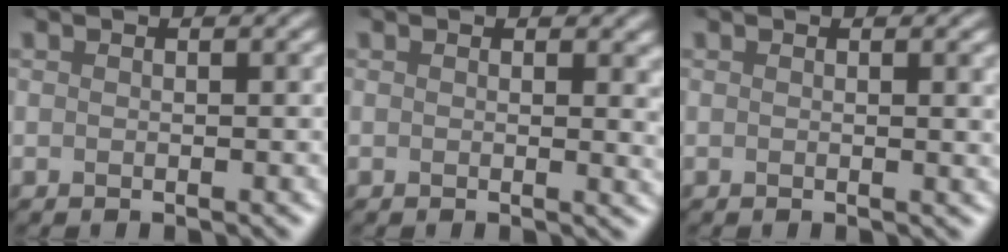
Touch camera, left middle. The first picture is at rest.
{"total": 1.5, "force": [0.5, 0.6, 1.3], "torque": [-0.016, -0.003, 0.004]}
{"total": 0.9, "force": [0.4, 0.3, 0.8], "torque": [-0.006, -0.004, 0.002]}